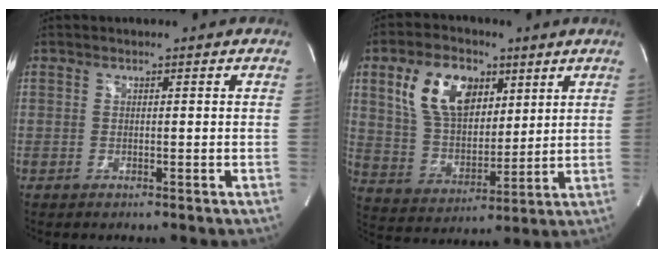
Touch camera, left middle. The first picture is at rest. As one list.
[{"total": 13.0, "force": [5.8, 7.7, 8.7], "torque": [-0.182, 0.024, 0.114]}]